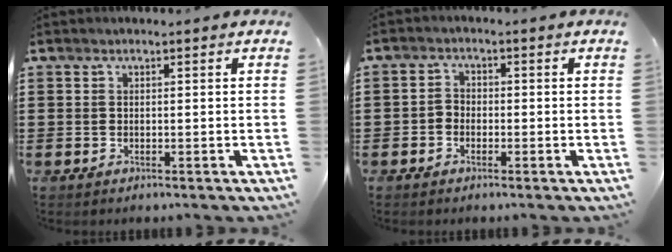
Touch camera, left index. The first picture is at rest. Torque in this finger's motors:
{"motor_torque": [0.07, 0.14, 0.03, 0.00]}